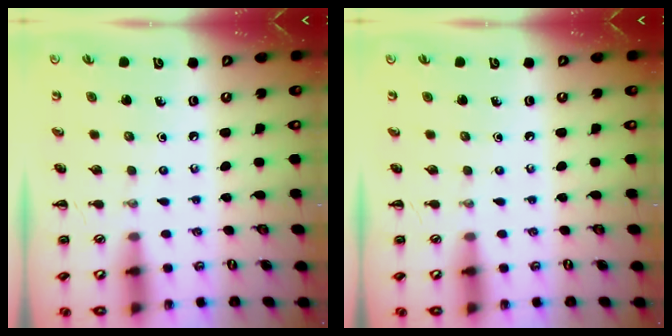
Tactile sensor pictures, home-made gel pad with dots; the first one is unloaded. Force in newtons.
{"total": 0.0}